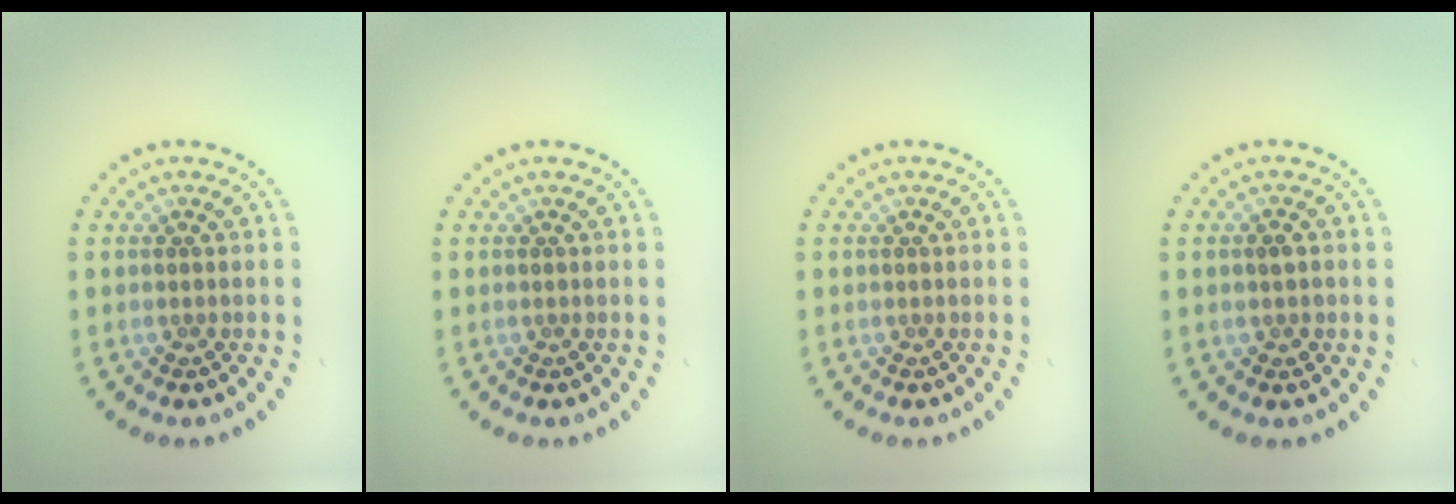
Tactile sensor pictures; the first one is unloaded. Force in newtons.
{"total": 0.0}
{"total": 0.0}
{"total": 1.3, "press": 1.3, "slide": 0.2}